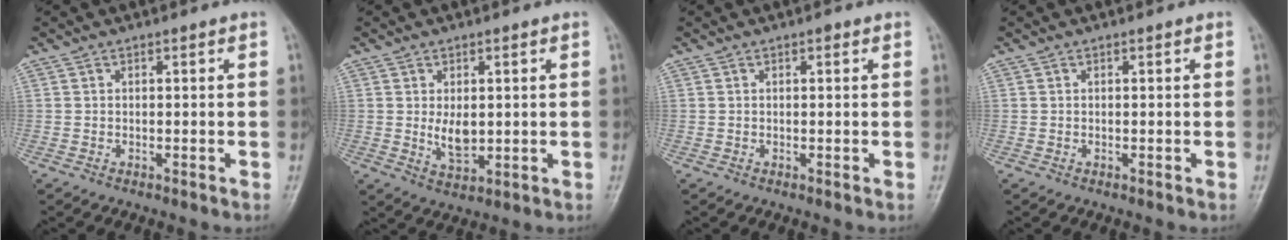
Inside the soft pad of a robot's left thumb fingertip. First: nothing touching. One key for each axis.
{"total": 5.1, "fx": 0.5, "fy": 2.9, "fz": 4.1, "tx": -0.058, "ty": -0.013, "tz": 0.017}
{"total": 0.7, "fx": 0.4, "fy": 0.3, "fz": 0.5, "tx": -0.006, "ty": 0.000, "tz": 0.002}
{"total": 0.0}